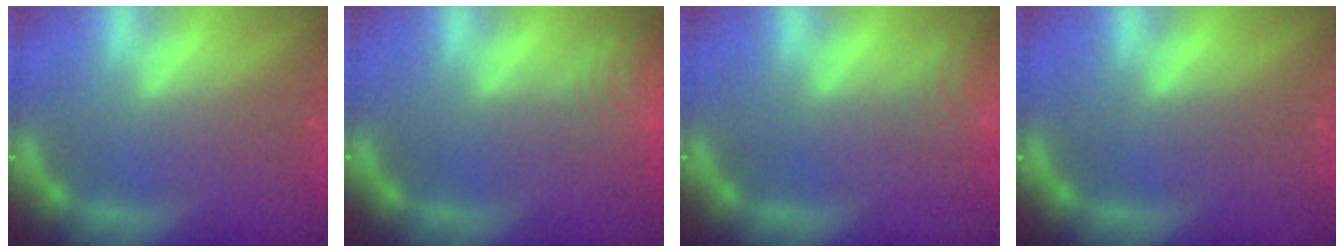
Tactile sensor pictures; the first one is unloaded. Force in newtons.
{"total": 8.0}
{"total": 6.0}
{"total": 0.0}